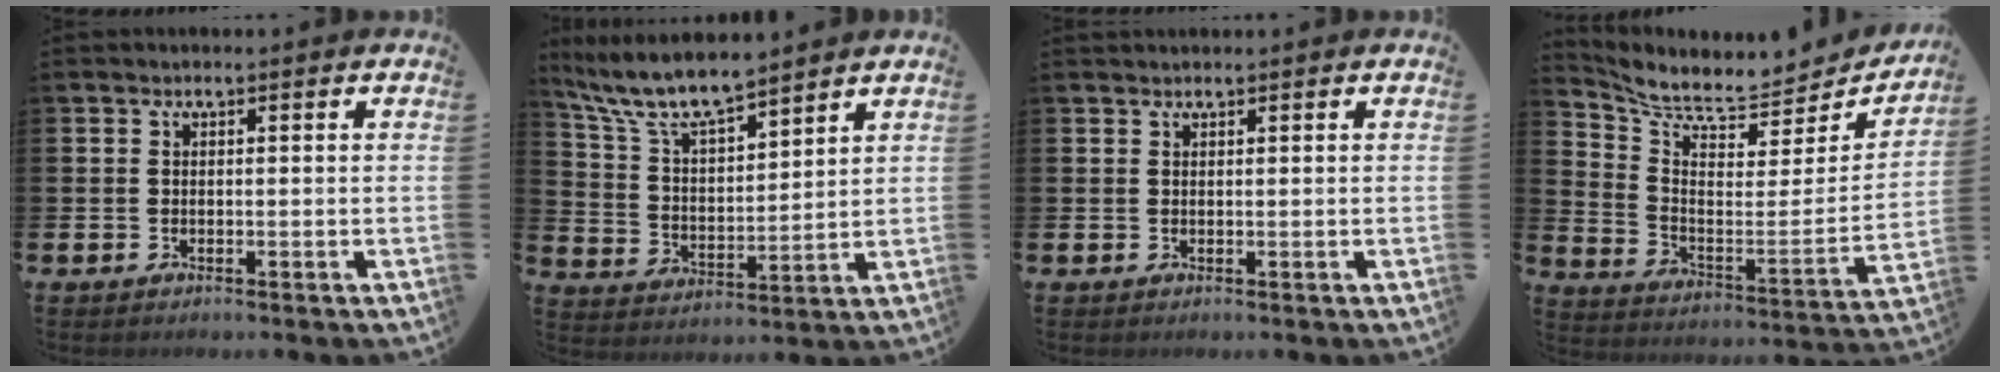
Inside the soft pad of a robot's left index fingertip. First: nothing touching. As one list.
[{"total": 8.5, "force": [7.7, 1.5, 3.3], "torque": [-0.100, -0.040, 0.139]}, {"total": 0.6, "force": [0.6, 0.0, -0.1], "torque": [0.007, -0.003, 0.011]}, {"total": 7.0, "force": [6.0, 2.4, 2.5], "torque": [-0.065, -0.062, 0.097]}]